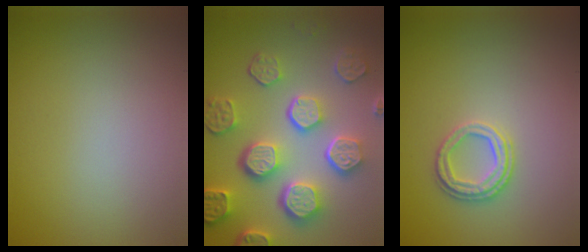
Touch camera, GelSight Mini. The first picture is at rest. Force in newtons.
{"total": 8.2, "press": 6.1, "slide": 5.5}
{"total": 2.6, "press": 2.4, "slide": 0.8}